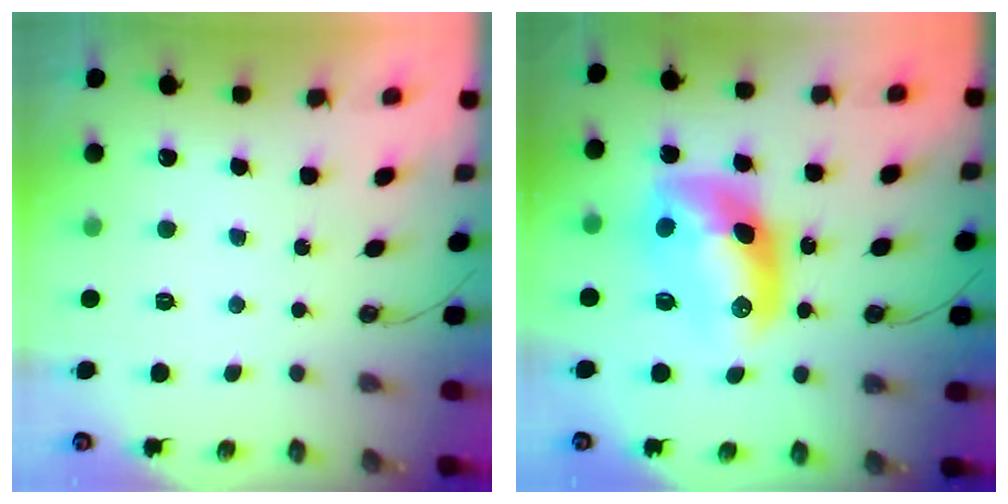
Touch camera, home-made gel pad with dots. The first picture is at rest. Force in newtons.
{"total": 14.0, "press": 14.0, "slide": 1.3}